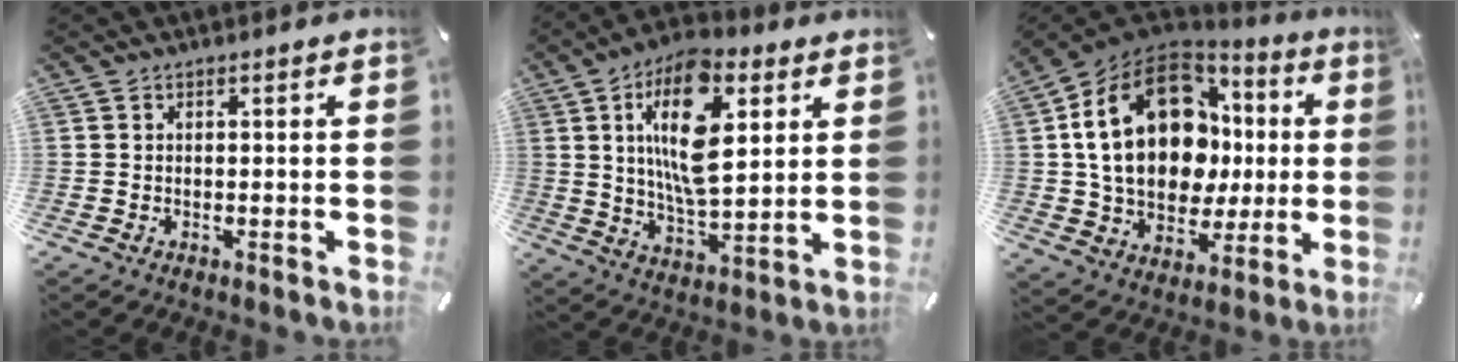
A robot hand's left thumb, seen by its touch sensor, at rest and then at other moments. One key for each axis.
{"total": 18.1, "fx": 6.8, "fy": 8.7, "fz": 14.3, "tx": -0.266, "ty": -0.013, "tz": 0.110}
{"total": 23.6, "fx": 4.8, "fy": 16.7, "fz": 16.0, "tx": -0.294, "ty": -0.008, "tz": 0.088}